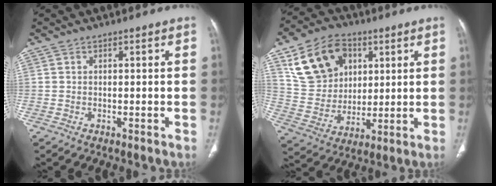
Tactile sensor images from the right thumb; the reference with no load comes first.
{"total": 17.2, "force": [7.1, 12.8, 9.1], "torque": [-0.132, -0.008, 0.137]}